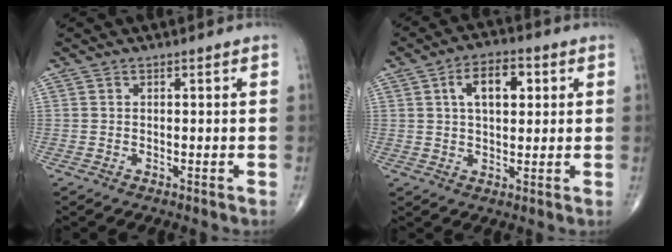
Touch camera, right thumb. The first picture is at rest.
{"total": 8.5, "force": [2.4, 4.7, 6.7], "torque": [-0.089, 0.007, 0.034]}